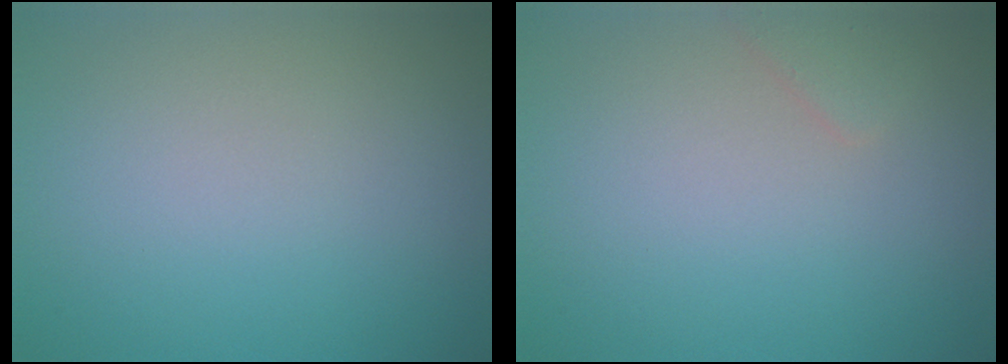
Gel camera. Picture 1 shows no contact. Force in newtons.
{"total": 0.9, "press": 0.9, "slide": 0.1}